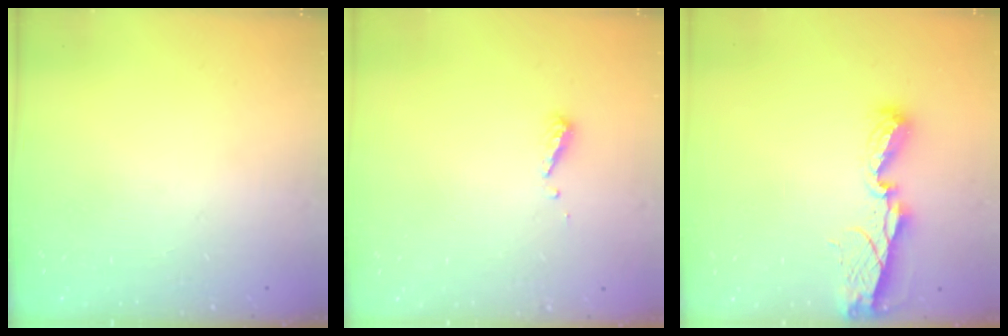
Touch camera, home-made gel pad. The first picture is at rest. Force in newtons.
{"total": 4.2, "press": 4.2, "slide": 0.3}
{"total": 8.4, "press": 8.4, "slide": 1.1}